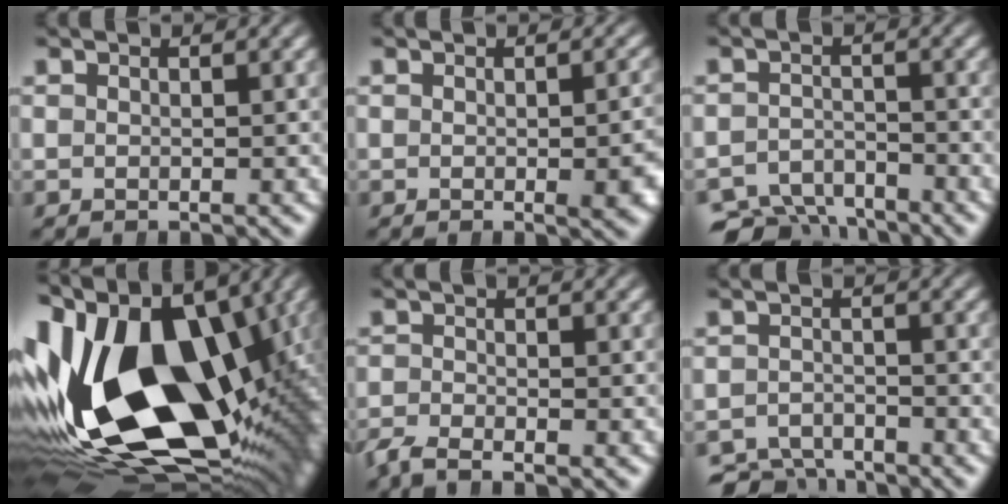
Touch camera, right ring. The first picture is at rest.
{"total": 2.5, "force": [-0.8, 0.4, 2.3], "torque": [-0.024, -0.001, -0.011]}
{"total": 5.9, "force": [-4.9, 3.1, 1.4], "torque": [-0.017, -0.028, -0.075]}
{"total": 29.5, "force": [-2.6, 18.4, 22.9], "torque": [-0.427, -0.076, 0.001]}
{"total": 2.5, "force": [-2.3, 0.7, 0.8], "torque": [-0.017, -0.009, -0.040]}
{"total": 4.5, "force": [-4.0, 1.9, 0.8], "torque": [-0.008, -0.022, -0.061]}